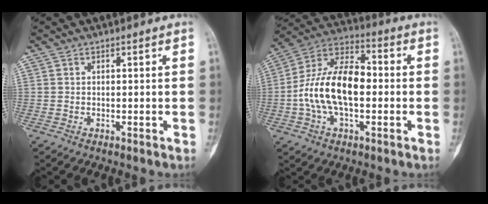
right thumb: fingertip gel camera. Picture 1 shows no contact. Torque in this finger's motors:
{"motor_torque": [0.39, 0.47, 1.49, -0.48, 0.39]}